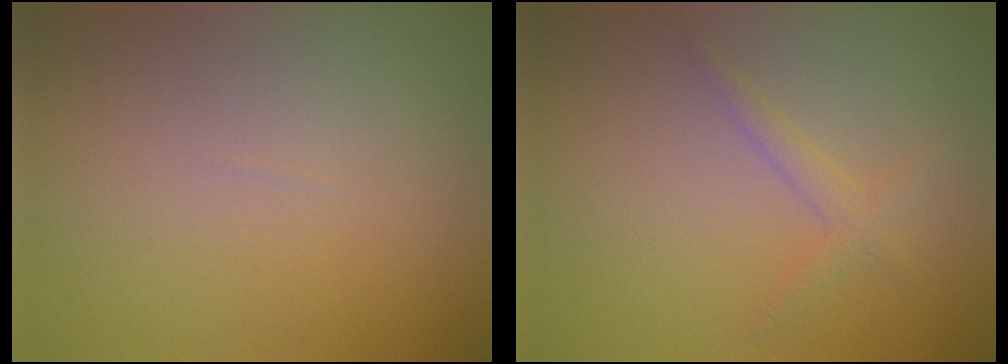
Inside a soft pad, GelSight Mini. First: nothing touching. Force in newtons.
{"total": 1.4, "press": 1.4, "slide": 0.0}